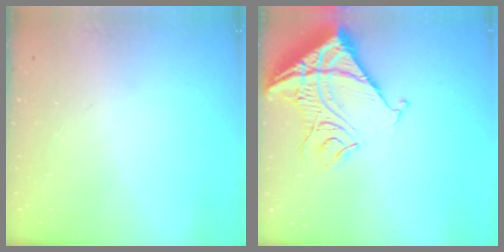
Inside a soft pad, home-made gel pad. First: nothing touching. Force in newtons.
{"total": 16.8, "press": 16.6, "slide": 2.1}